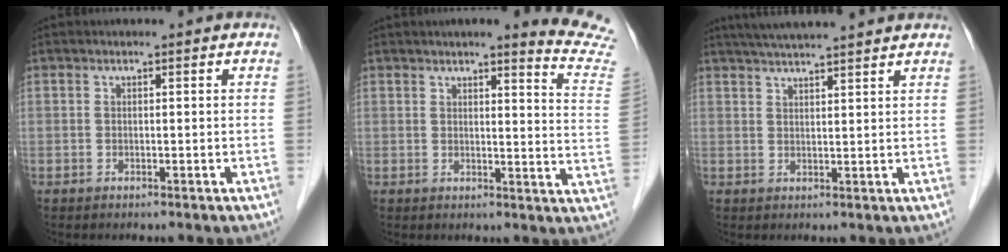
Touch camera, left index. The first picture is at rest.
{"total": 11.0, "force": [10.4, -1.1, 3.3], "torque": [-0.027, -0.079, 0.093]}
{"total": 10.3, "force": [9.2, 0.0, 4.7], "torque": [-0.077, 0.033, 0.128]}